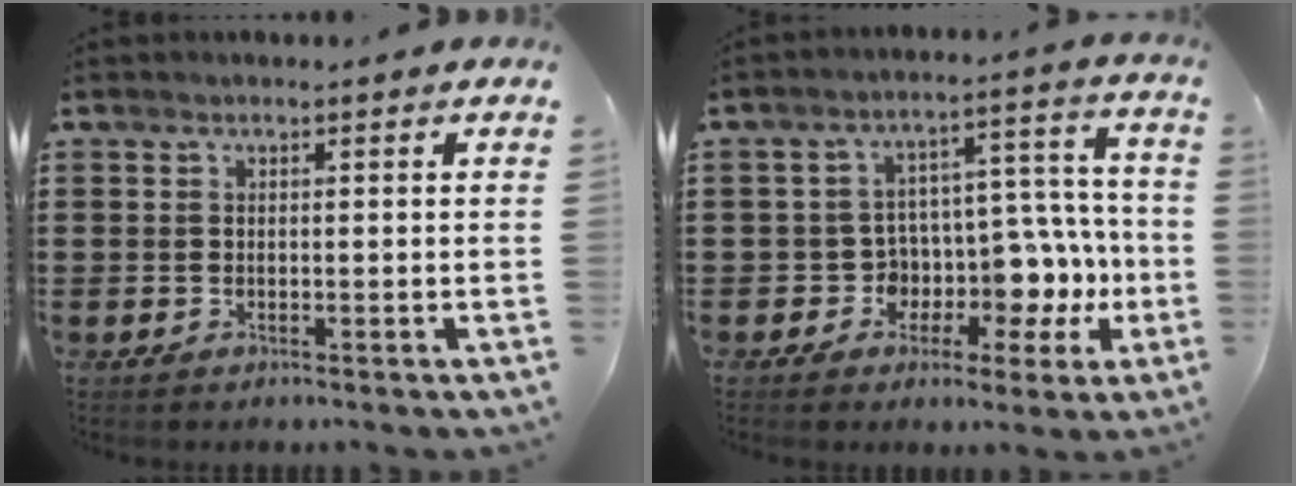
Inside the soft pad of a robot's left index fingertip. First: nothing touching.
{"total": 7.4, "force": [-1.0, 6.5, 3.3], "torque": [-0.067, -0.014, -0.010]}